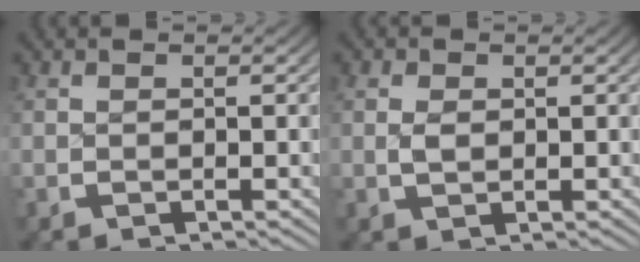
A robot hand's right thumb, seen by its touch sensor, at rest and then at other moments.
{"total": 1.4, "force": [0.3, 1.0, 0.9], "torque": [-0.022, -0.009, 0.011]}